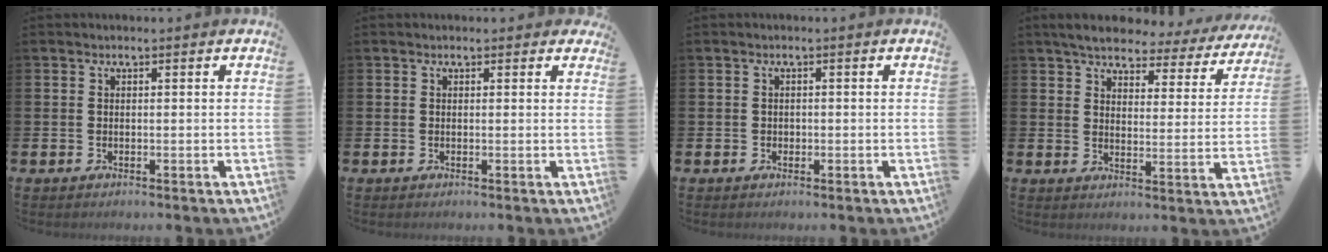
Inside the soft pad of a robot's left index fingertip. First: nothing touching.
{"total": 0.5, "force": [0.3, 0.4, 0.1], "torque": [0.007, 0.001, 0.004]}
{"total": 0.7, "force": [-0.1, 0.7, 0.1], "torque": [-0.002, 0.005, -0.004]}
{"total": 4.5, "force": [4.1, 1.2, 1.4], "torque": [-0.043, -0.029, 0.063]}